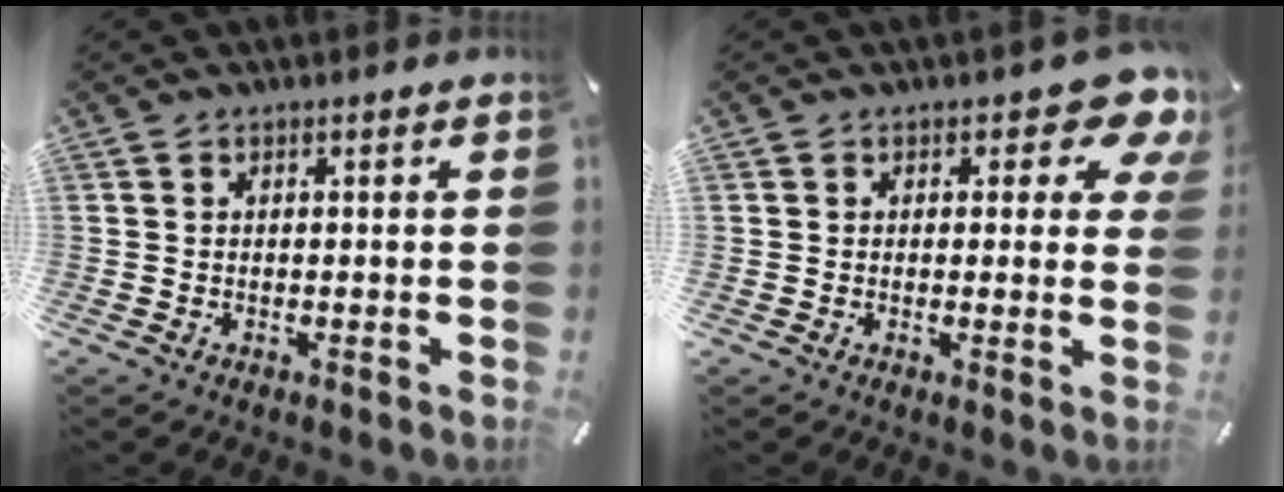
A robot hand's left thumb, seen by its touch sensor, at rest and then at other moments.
{"total": 8.7, "force": [4.7, 4.7, 5.6], "torque": [-0.053, -0.034, 0.078]}